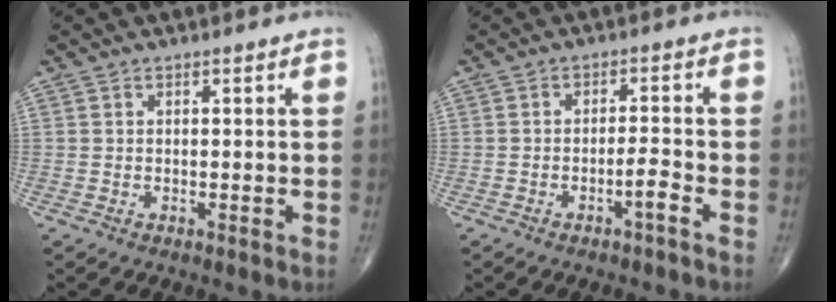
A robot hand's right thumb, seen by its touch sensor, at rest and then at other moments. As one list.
[{"total": 2.9, "force": [-1.8, -0.1, 2.3], "torque": [-0.046, 0.016, -0.032]}]